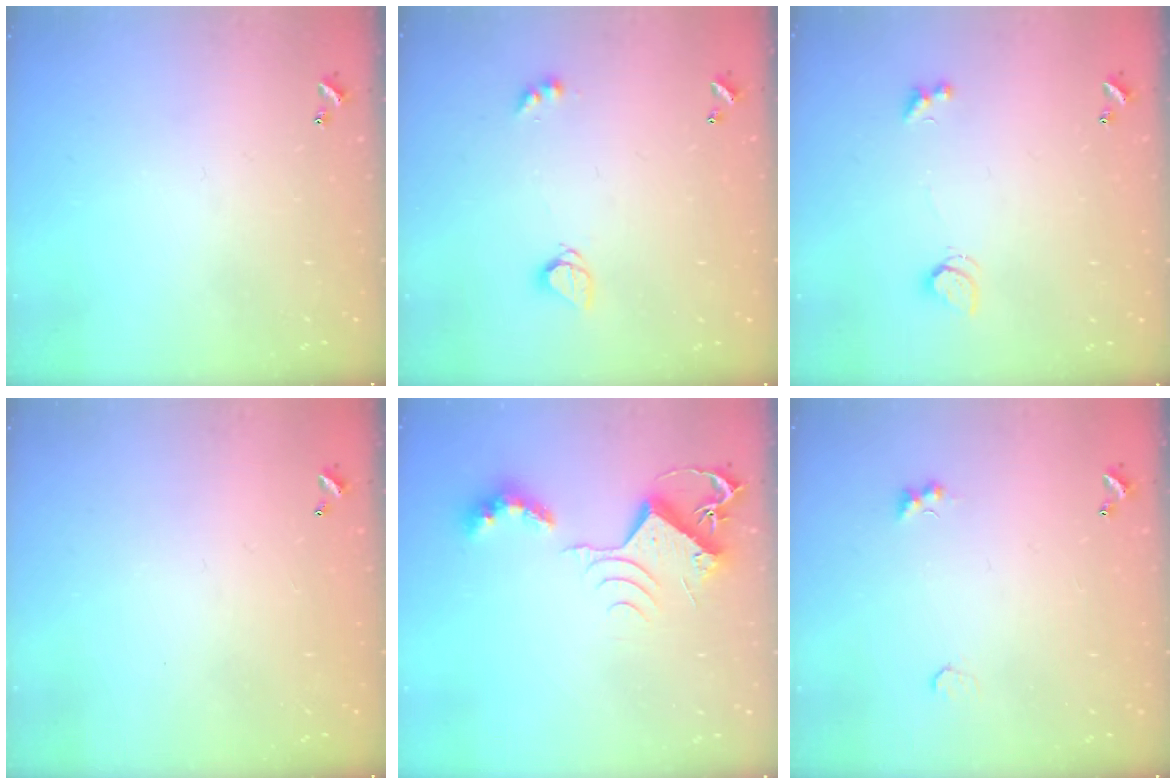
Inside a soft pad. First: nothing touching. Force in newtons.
{"total": 3.4, "press": 3.3, "slide": 0.2}
{"total": 2.2, "press": 2.1, "slide": 0.6}
{"total": 2.9, "press": 2.9, "slide": 0.1}
{"total": 10.8, "press": 10.8, "slide": 0.4}
{"total": 2.1, "press": 2.1, "slide": 0.5}